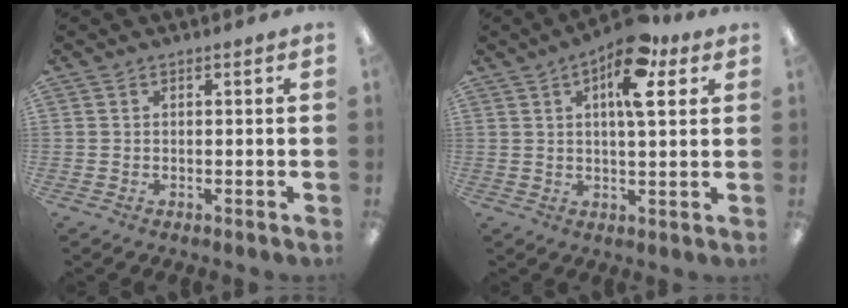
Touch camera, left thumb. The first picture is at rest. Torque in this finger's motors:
{"motor_torque": [-0.07, 0.31, 0.17, -0.21, 0.28]}